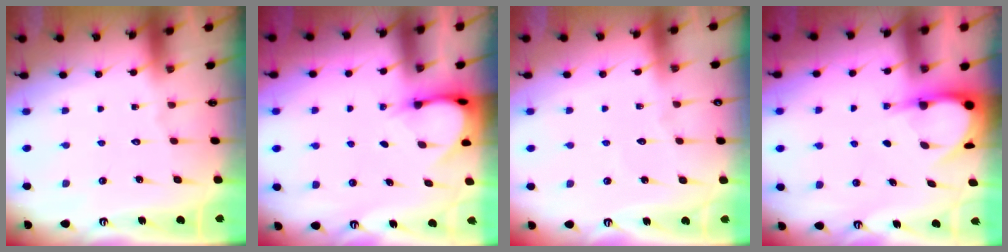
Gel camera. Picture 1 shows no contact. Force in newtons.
{"total": 3.9, "press": 3.9, "slide": 0.3}
{"total": 2.3, "press": 2.2, "slide": 0.3}
{"total": 4.7, "press": 4.7, "slide": 0.4}